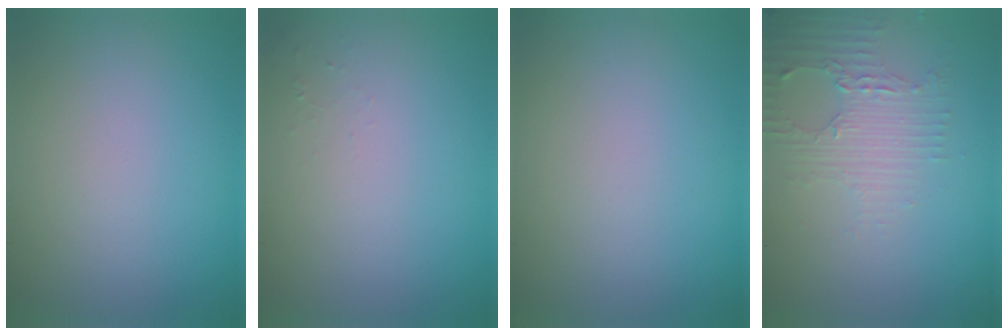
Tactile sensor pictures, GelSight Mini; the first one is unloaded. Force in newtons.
{"total": 0.5, "press": 0.5, "slide": 0.1}
{"total": 0.0}
{"total": 3.5, "press": 2.6, "slide": 2.3}